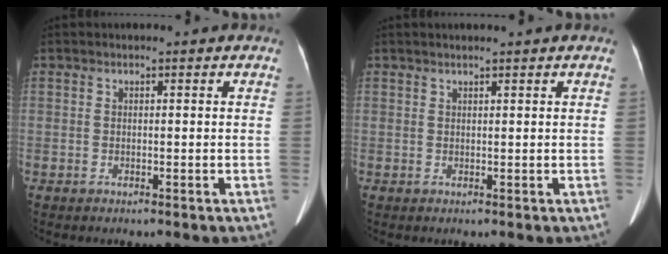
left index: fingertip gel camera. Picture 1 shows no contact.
{"total": 1.3, "force": [1.0, -0.2, 0.7], "torque": [-0.011, 0.007, 0.021]}